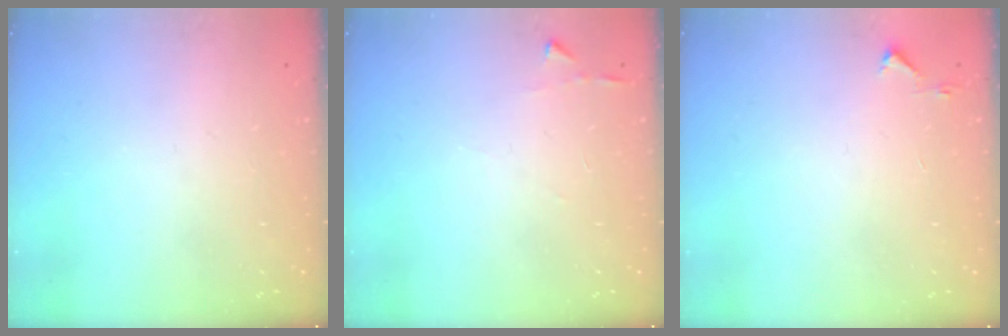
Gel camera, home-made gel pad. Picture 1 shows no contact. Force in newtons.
{"total": 2.9, "press": 2.9, "slide": 0.3}
{"total": 3.1, "press": 3.0, "slide": 0.3}